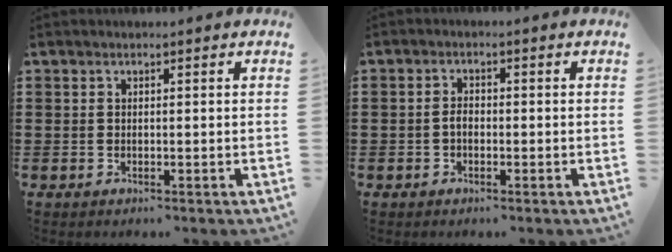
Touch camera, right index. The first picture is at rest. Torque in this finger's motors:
{"motor_torque": [0.38, -0.27, 0.29, 0.06]}